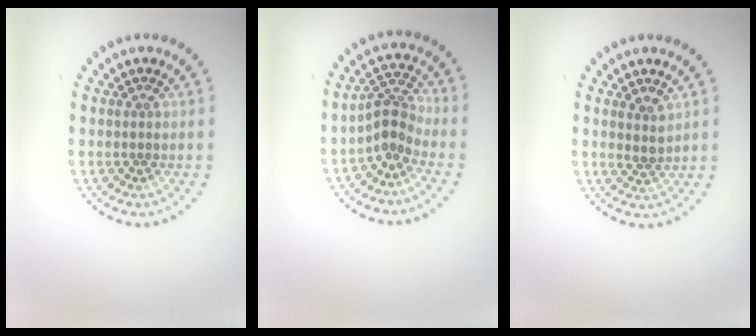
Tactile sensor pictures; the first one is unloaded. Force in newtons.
{"total": 2.6, "press": 1.9, "slide": 1.8}
{"total": 1.8, "press": 1.5, "slide": 1.0}